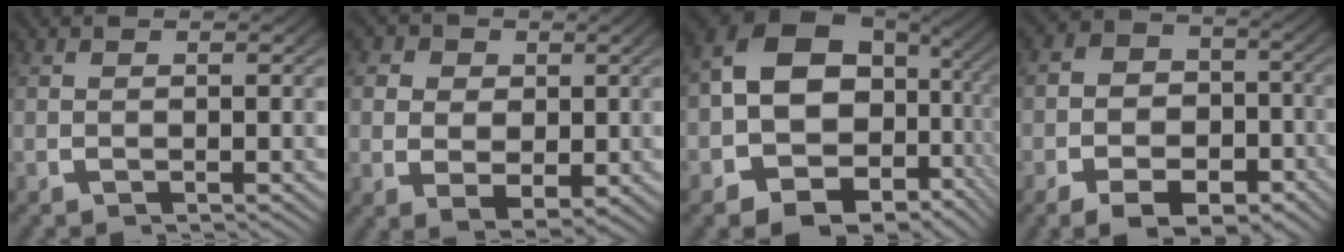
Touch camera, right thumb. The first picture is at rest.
{"total": 5.2, "force": [0.2, 4.2, 3.1], "torque": [-0.062, -0.027, 0.013]}
{"total": 15.8, "force": [-3.9, 12.1, 9.3], "torque": [-0.200, -0.071, -0.050]}
{"total": 7.3, "force": [-2.7, 5.5, 3.9], "torque": [-0.065, -0.026, -0.040]}